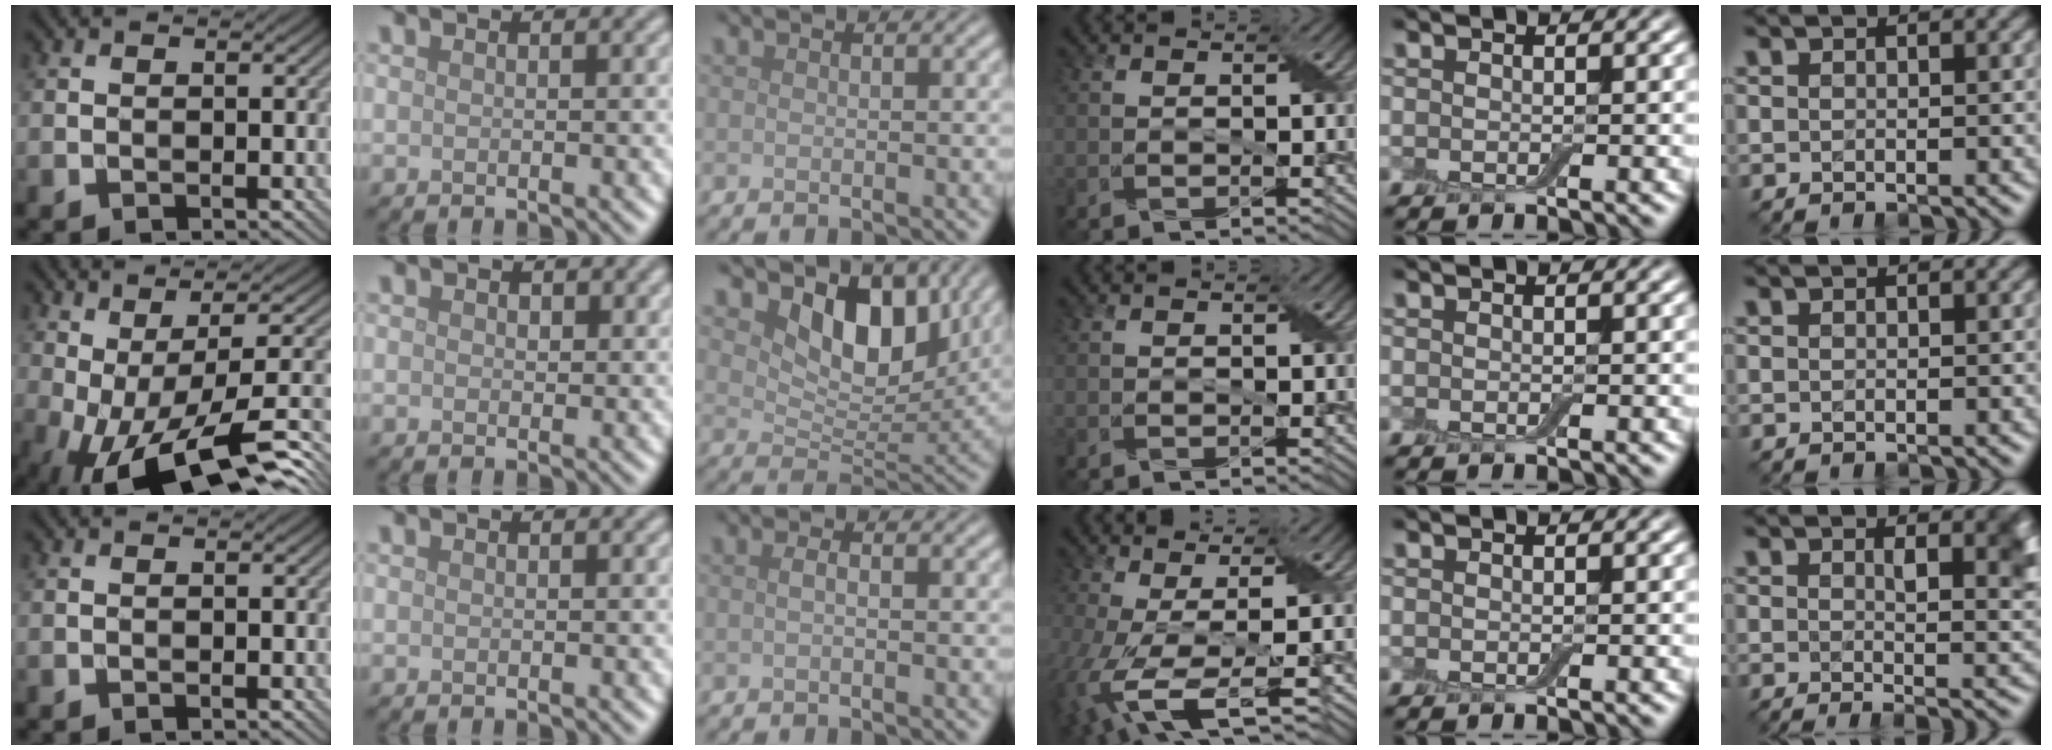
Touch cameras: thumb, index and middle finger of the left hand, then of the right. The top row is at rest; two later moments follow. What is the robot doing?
{"motion": "peel", "object": "aluminum foil"}